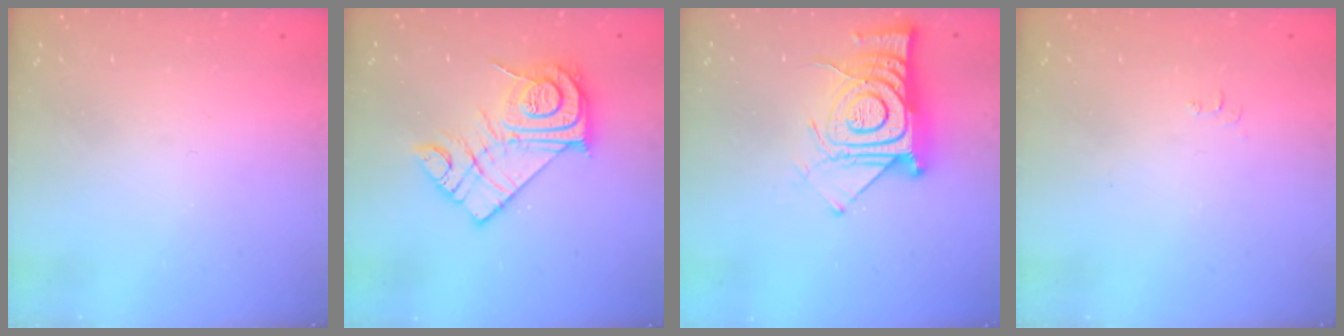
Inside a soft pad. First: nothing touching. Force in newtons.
{"total": 15.1, "press": 15.0, "slide": 1.2}
{"total": 15.0, "press": 14.9, "slide": 1.3}
{"total": 4.8, "press": 4.8, "slide": 0.7}